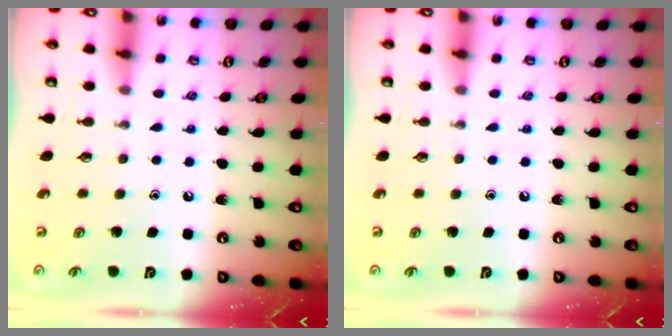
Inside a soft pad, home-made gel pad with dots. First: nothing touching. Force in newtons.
{"total": 0.0}